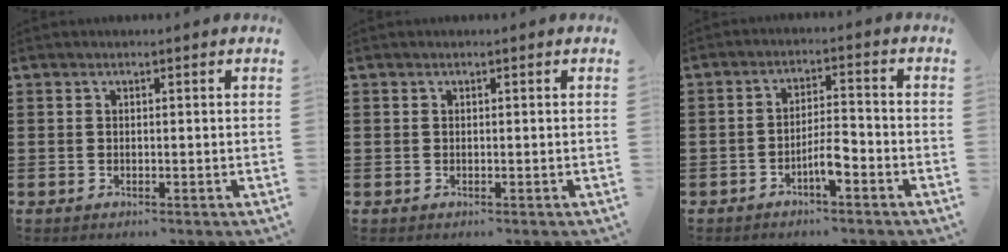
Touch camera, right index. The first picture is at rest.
{"total": 0.0}
{"total": 4.3, "force": [-2.5, 1.1, 3.4], "torque": [-0.073, 0.002, -0.051]}